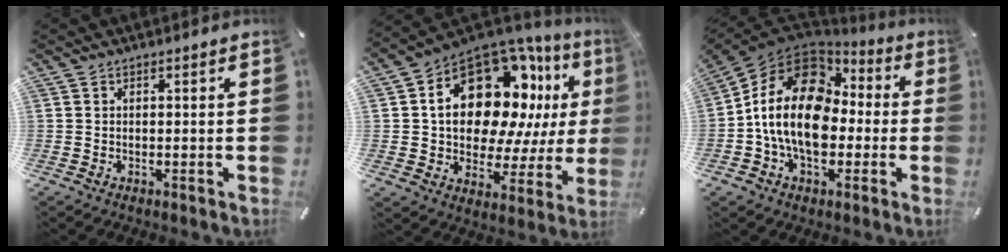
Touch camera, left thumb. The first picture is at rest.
{"total": 22.0, "force": [7.3, 13.9, 15.4], "torque": [-0.256, -0.050, 0.125]}
{"total": 18.8, "force": [-1.8, 13.8, 12.6], "torque": [-0.263, 0.025, -0.033]}